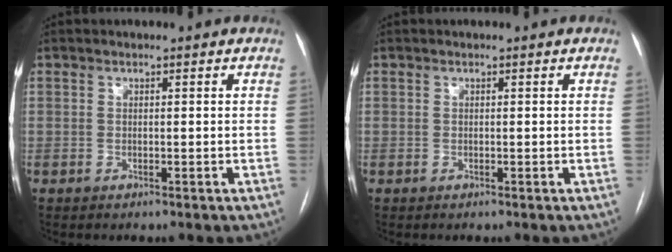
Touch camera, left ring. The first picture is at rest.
{"total": 0.0}